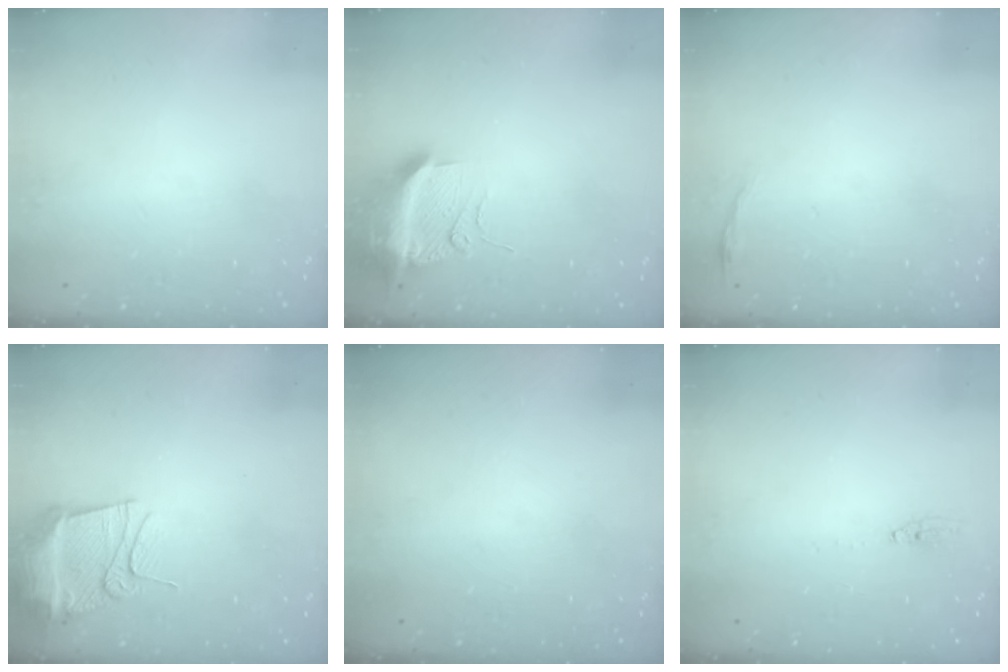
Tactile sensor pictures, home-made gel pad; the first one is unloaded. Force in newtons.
{"total": 12.1, "press": 12.1, "slide": 1.3}
{"total": 2.8, "press": 2.8, "slide": 0.6}
{"total": 12.1, "press": 12.0, "slide": 1.4}
{"total": 0.0}
{"total": 2.0, "press": 2.0, "slide": 0.2}